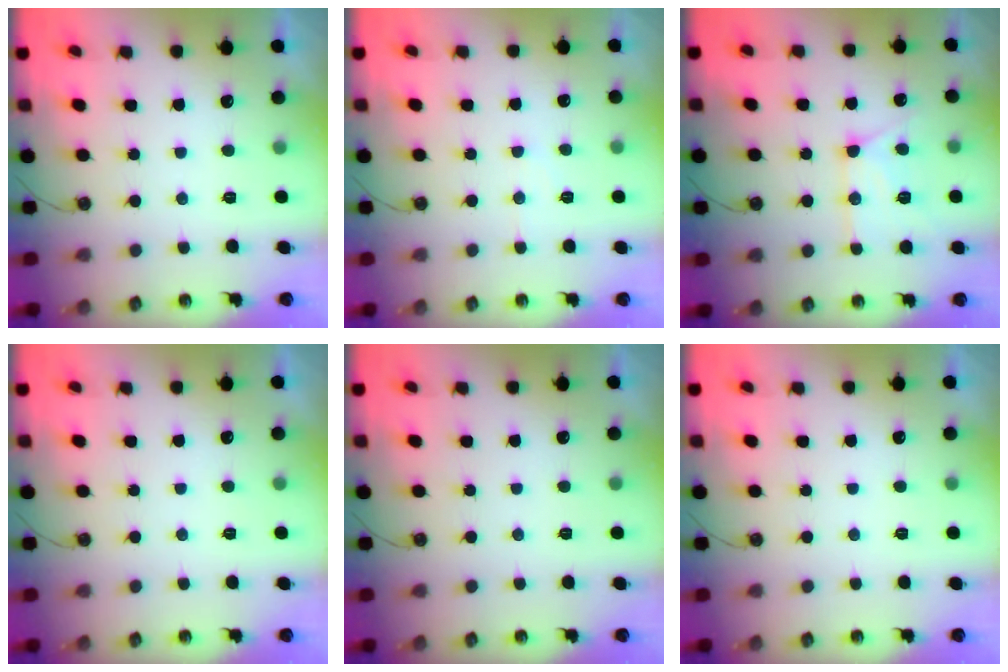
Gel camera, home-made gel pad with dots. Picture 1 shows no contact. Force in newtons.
{"total": 5.5, "press": 5.5, "slide": 0.7}
{"total": 13.6, "press": 13.5, "slide": 1.3}
{"total": 0.0}
{"total": 0.0}
{"total": 0.0}